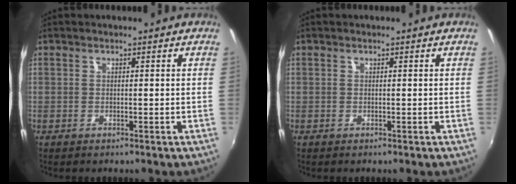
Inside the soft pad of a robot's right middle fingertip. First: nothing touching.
{"total": 0.0}